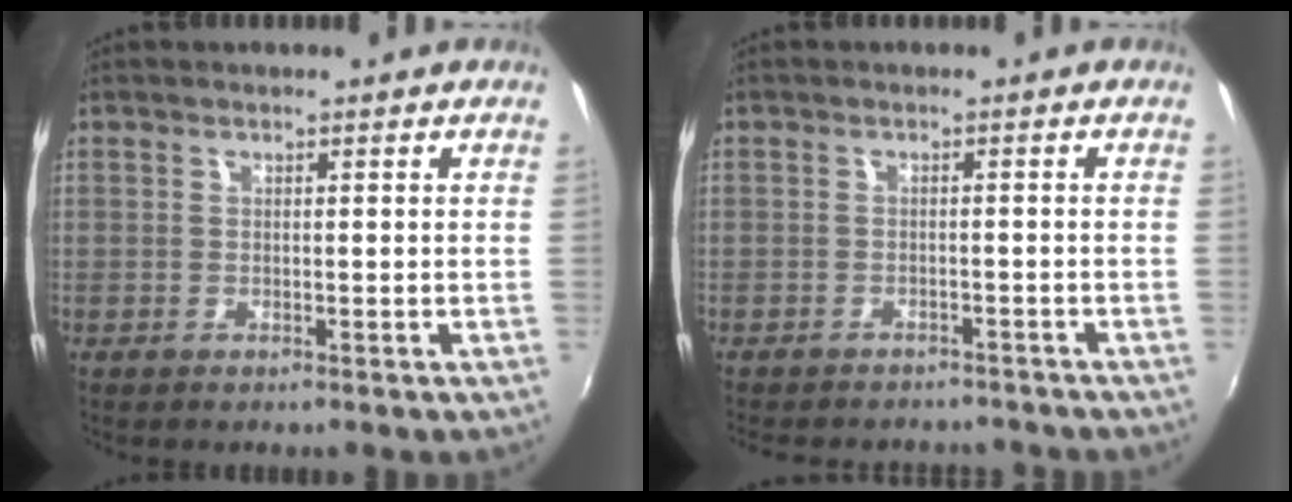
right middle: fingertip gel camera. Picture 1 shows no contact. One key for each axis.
{"total": 8.1, "fx": -7.2, "fy": 2.8, "fz": 2.4, "tx": -0.061, "ty": -0.012, "tz": -0.097}